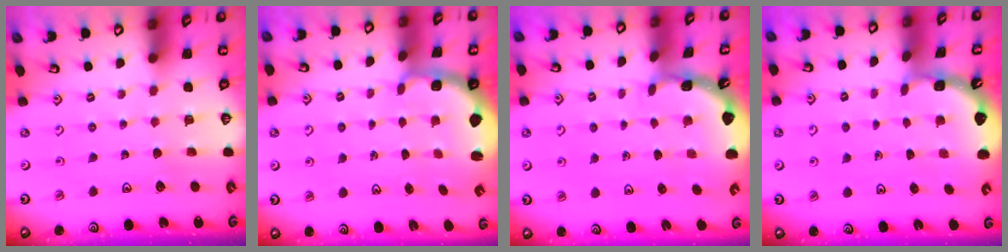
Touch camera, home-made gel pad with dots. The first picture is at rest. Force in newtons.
{"total": 2.4, "press": 1.2, "slide": 2.1}
{"total": 1.7, "press": 1.7, "slide": 0.1}
{"total": 1.4, "press": 1.4, "slide": 0.1}